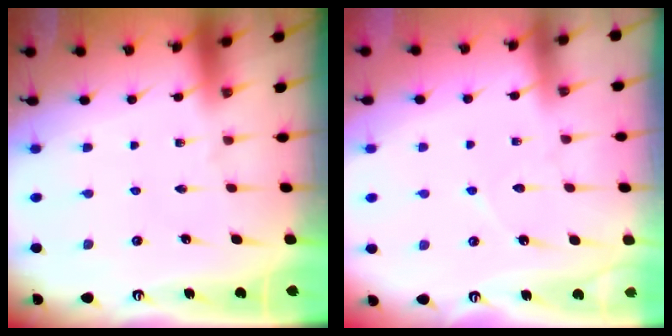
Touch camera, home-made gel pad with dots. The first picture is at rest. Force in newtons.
{"total": 3.4, "press": 3.3, "slide": 0.4}